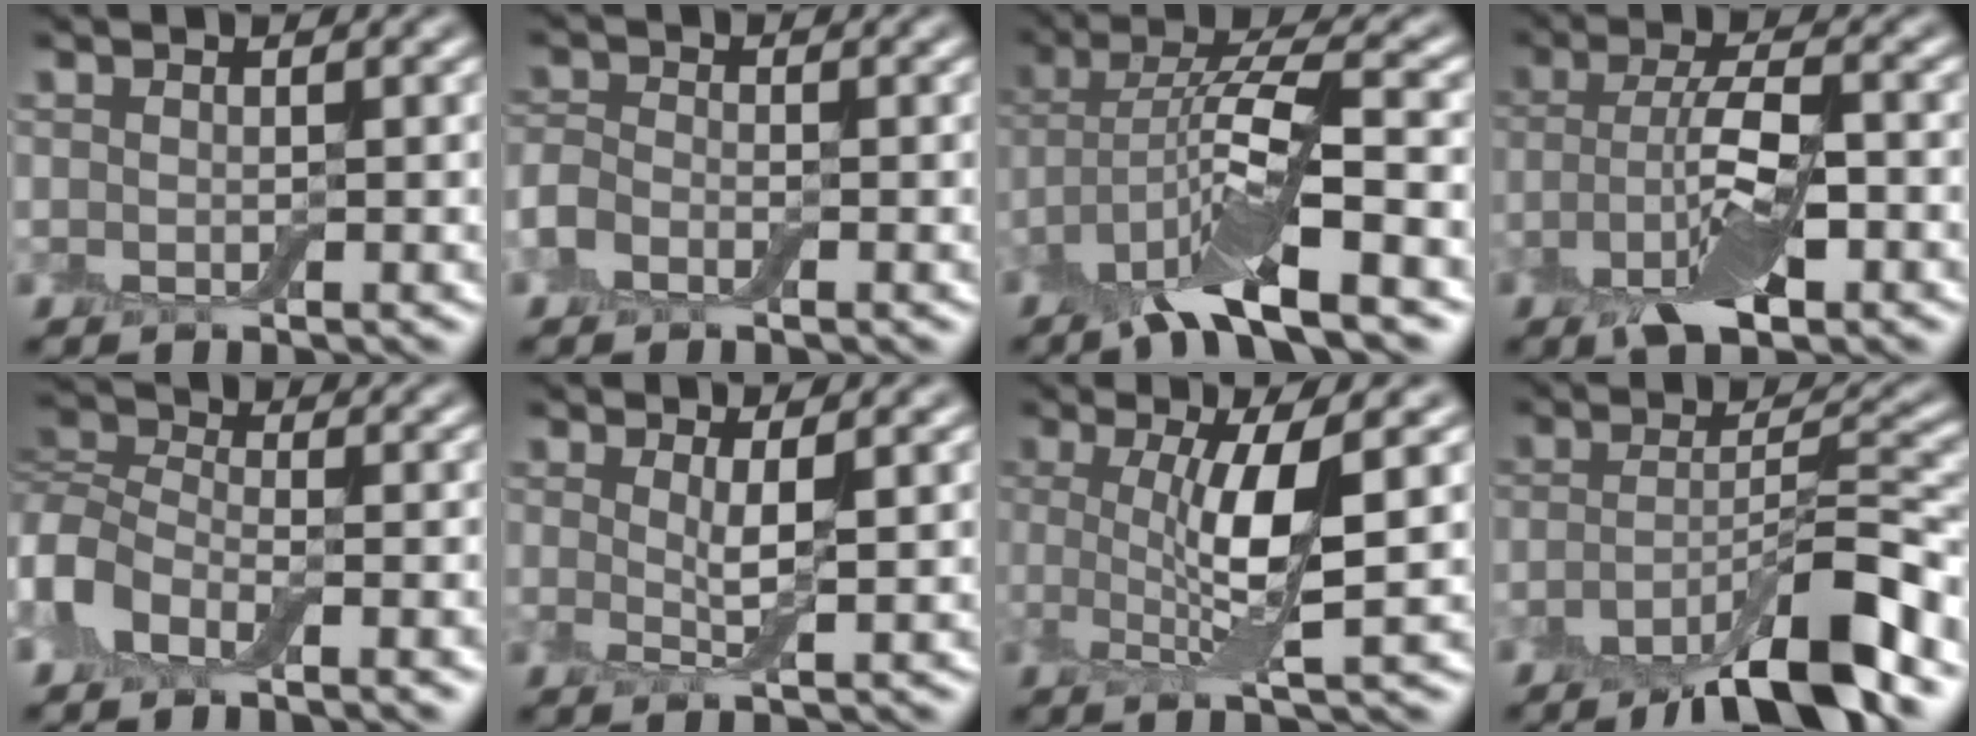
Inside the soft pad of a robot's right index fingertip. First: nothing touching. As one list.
[{"total": 1.8, "force": [-1.1, 1.2, 0.7], "torque": [-0.016, 0.007, -0.032]}, {"total": 8.8, "force": [-3.5, 2.7, 7.6], "torque": [-0.143, 0.014, -0.079]}, {"total": 6.4, "force": [-2.2, 2.7, 5.4], "torque": [-0.106, 0.007, -0.043]}, {"total": 5.3, "force": [-3.0, 3.1, 3.2], "torque": [-0.058, 0.006, -0.069]}, {"total": 2.1, "force": [0.6, 0.3, 1.9], "torque": [-0.036, -0.005, 0.011]}, {"total": 5.2, "force": [1.1, 1.0, 5.0], "torque": [-0.083, 0.005, 0.017]}, {"total": 8.2, "force": [-5.1, 1.8, 6.2], "torque": [-0.089, 0.012, -0.091]}]